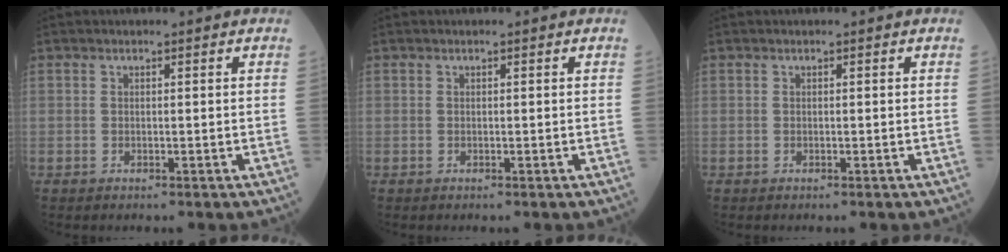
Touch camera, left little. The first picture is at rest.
{"total": 0.0}
{"total": 0.0}